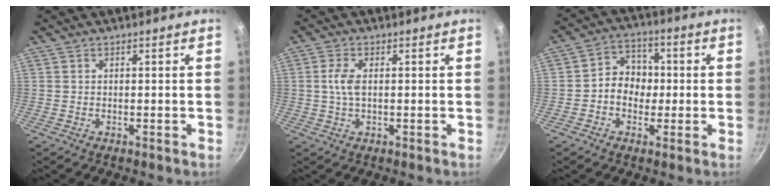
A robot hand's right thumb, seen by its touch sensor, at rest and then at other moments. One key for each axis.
{"total": 3.7, "fx": 0.3, "fy": 1.7, "fz": 3.2, "tx": -0.076, "ty": 0.005, "tz": 0.003}
{"total": 7.4, "fx": -0.5, "fy": 6.3, "fz": 3.9, "tx": -0.021, "ty": 0.017, "tz": -0.020}